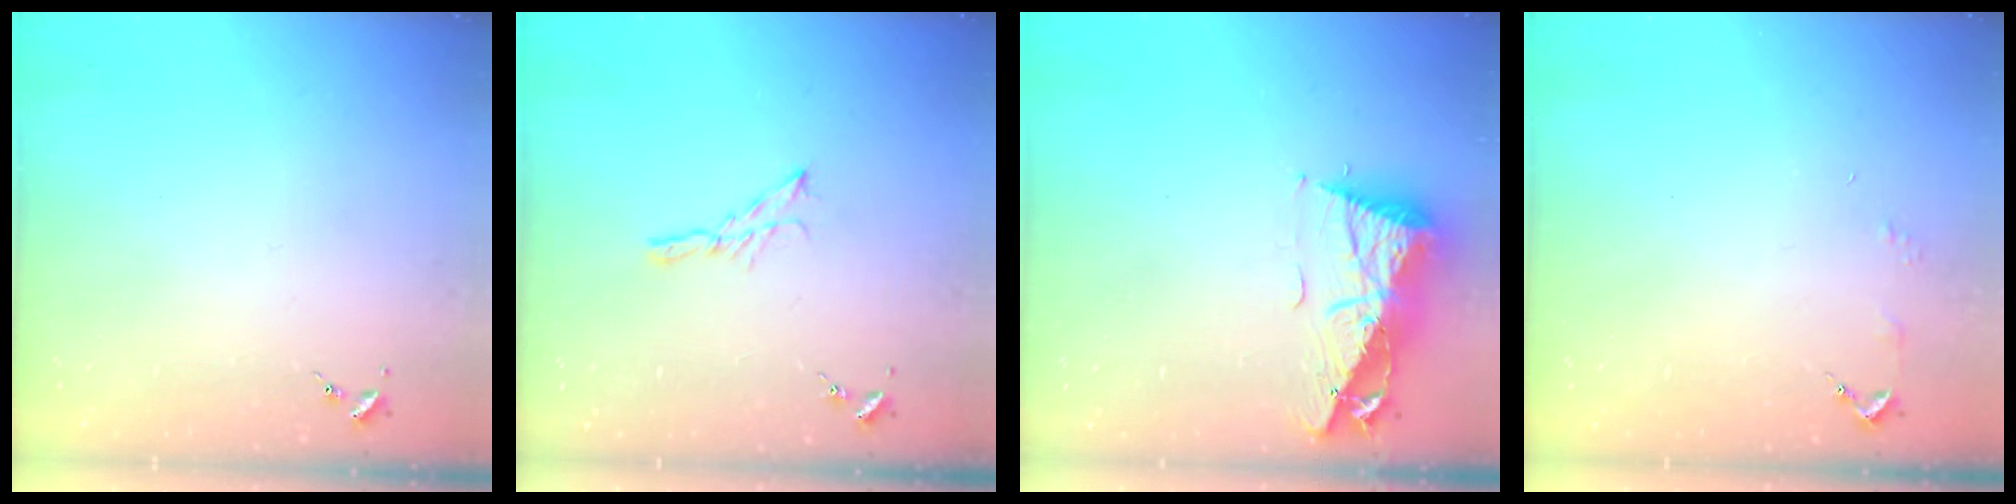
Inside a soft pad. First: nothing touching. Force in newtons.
{"total": 5.3, "press": 5.3, "slide": 0.2}
{"total": 11.0, "press": 10.9, "slide": 1.3}
{"total": 2.9, "press": 2.8, "slide": 0.3}